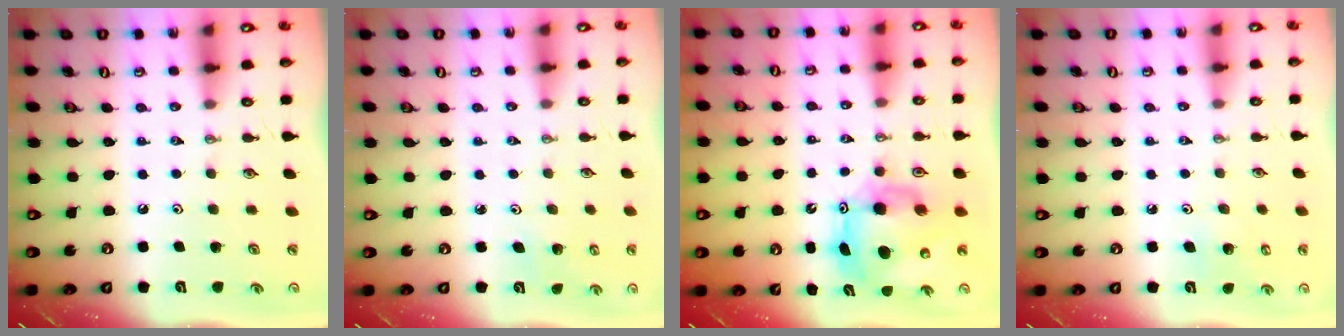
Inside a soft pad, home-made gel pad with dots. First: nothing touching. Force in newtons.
{"total": 2.3, "press": 2.3, "slide": 0.2}
{"total": 12.5, "press": 12.5, "slide": 0.7}
{"total": 6.0, "press": 6.0, "slide": 0.5}